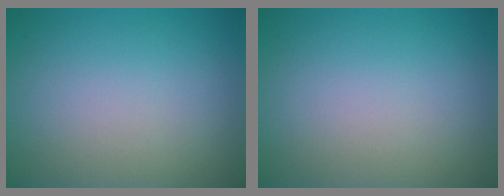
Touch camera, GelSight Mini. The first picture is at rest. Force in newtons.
{"total": 0.0}